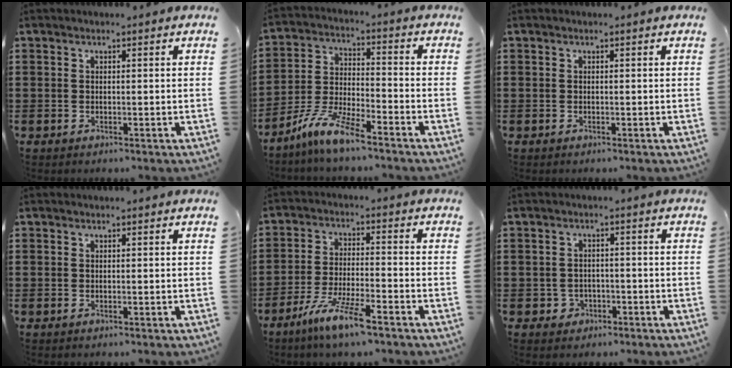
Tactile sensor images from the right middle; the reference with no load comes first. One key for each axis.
{"total": 8.7, "fx": -7.1, "fy": 1.0, "fz": 4.9, "tx": -0.113, "ty": -0.002, "tz": -0.142}
{"total": 0.0}
{"total": 0.0}
{"total": 7.8, "fx": -5.9, "fy": 0.6, "fz": 5.1, "tx": -0.112, "ty": -0.011, "tz": -0.114}
{"total": 2.1, "fx": -1.3, "fy": 1.6, "fz": 0.4, "tx": -0.014, "ty": 0.001, "tz": -0.031}